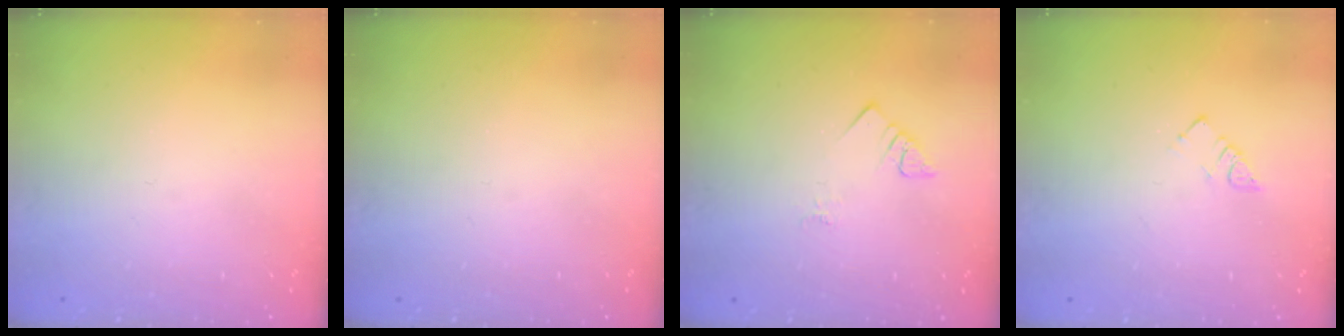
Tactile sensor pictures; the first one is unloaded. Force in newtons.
{"total": 0.0}
{"total": 2.7, "press": 2.7, "slide": 0.3}
{"total": 2.9, "press": 2.9, "slide": 0.2}